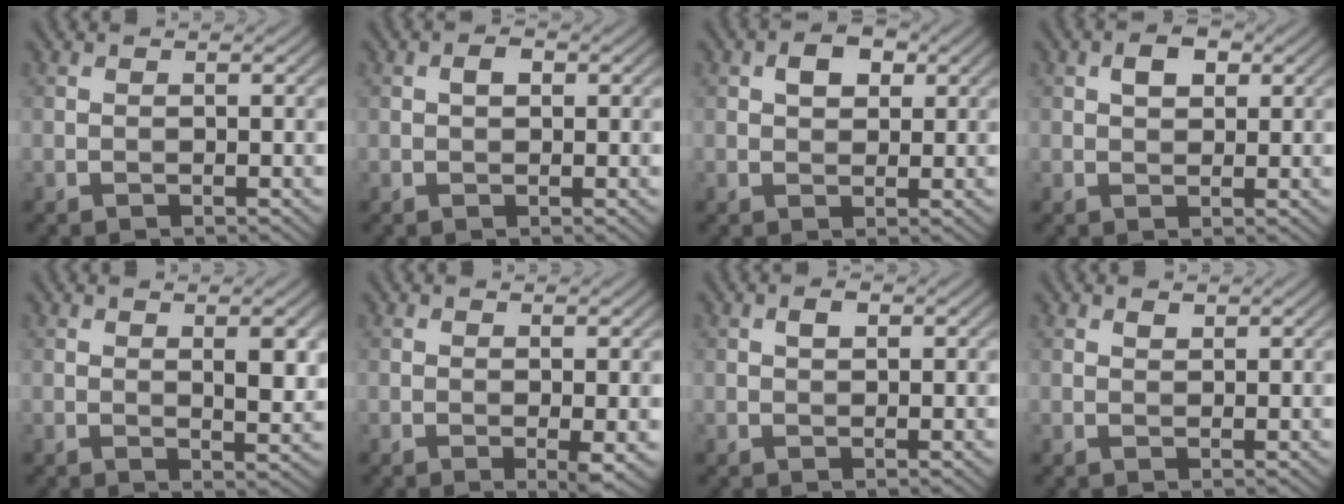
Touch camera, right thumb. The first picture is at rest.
{"total": 1.4, "force": [0.3, 0.8, 1.1], "torque": [-0.017, 0.003, 0.003]}
{"total": 3.2, "force": [1.2, 2.1, 2.1], "torque": [-0.037, 0.004, 0.018]}
{"total": 2.8, "force": [1.0, 1.7, 1.9], "torque": [-0.032, 0.004, 0.015]}
{"total": 4.0, "force": [1.1, 1.4, 3.6], "torque": [-0.061, -0.003, 0.024]}
{"total": 2.0, "force": [-0.2, 0.2, 2.0], "torque": [-0.035, -0.008, -0.004]}
{"total": 1.3, "force": [0.5, 0.7, 1.0], "torque": [-0.018, 0.000, 0.009]}
{"total": 0.9, "force": [0.7, 0.4, 0.4], "torque": [-0.008, -0.003, 0.014]}